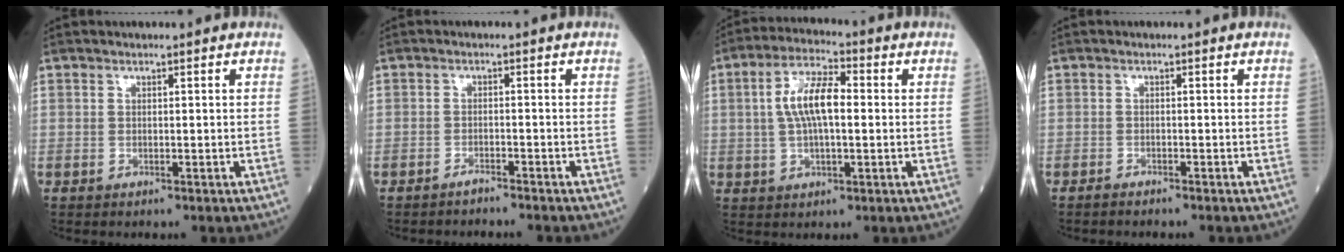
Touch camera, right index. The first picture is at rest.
{"total": 2.0, "force": [-2.0, -0.1, 0.3], "torque": [-0.003, -0.001, -0.027]}
{"total": 8.6, "force": [0.8, 2.9, 8.1], "torque": [-0.161, 0.017, 0.011]}
{"total": 1.3, "force": [-1.3, 0.0, 0.4], "torque": [-0.010, -0.001, -0.019]}